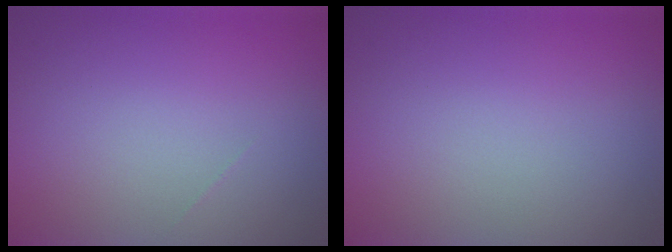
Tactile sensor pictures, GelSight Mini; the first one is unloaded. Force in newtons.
{"total": 0.0}